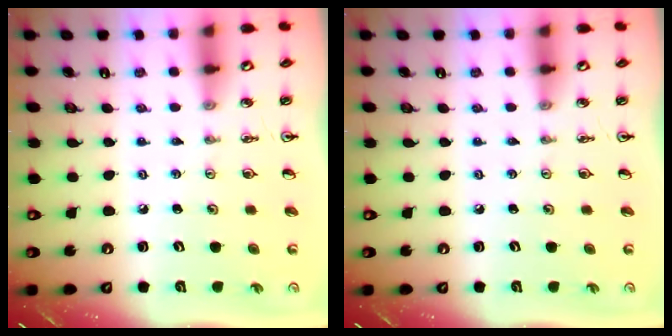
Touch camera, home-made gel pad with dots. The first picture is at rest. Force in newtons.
{"total": 0.0}